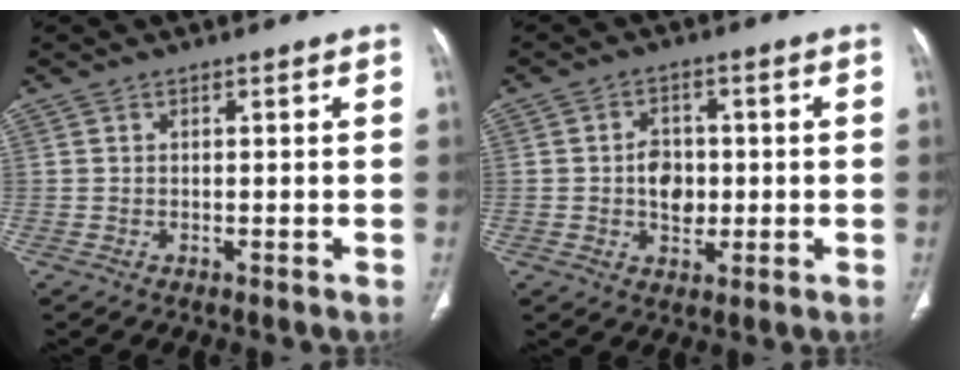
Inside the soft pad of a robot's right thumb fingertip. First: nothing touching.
{"total": 6.1, "force": [-0.3, 4.6, 4.0], "torque": [-0.038, 0.005, -0.004]}